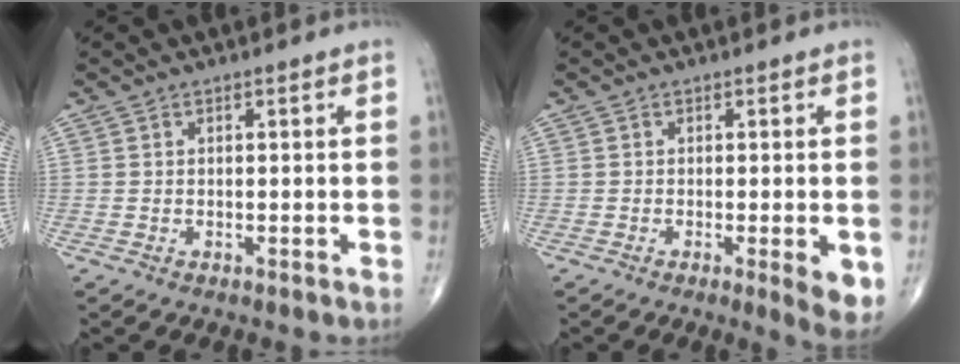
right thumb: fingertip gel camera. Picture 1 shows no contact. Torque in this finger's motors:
{"motor_torque": [0.87, 1.14, 0.69, -0.08, 0.17]}